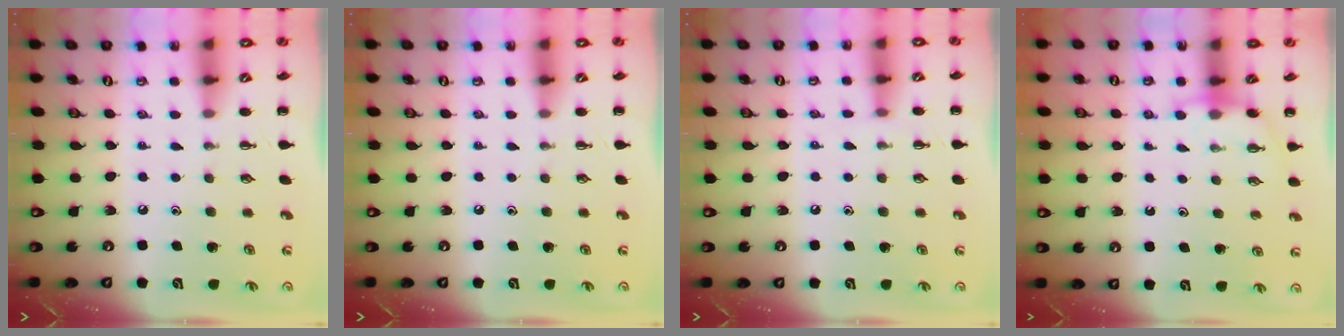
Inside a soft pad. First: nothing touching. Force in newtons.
{"total": 0.0}
{"total": 7.0, "press": 6.6, "slide": 2.3}
{"total": 4.2, "press": 4.1, "slide": 0.9}